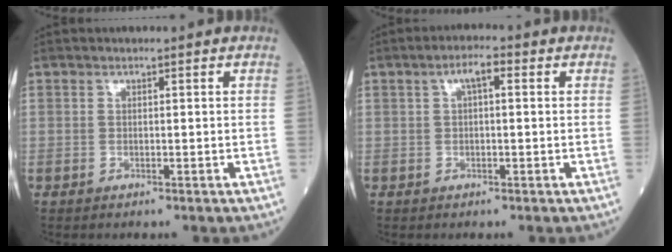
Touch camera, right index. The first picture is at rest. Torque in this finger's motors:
{"motor_torque": [0.18, 0.13, 0.04, 0.05]}